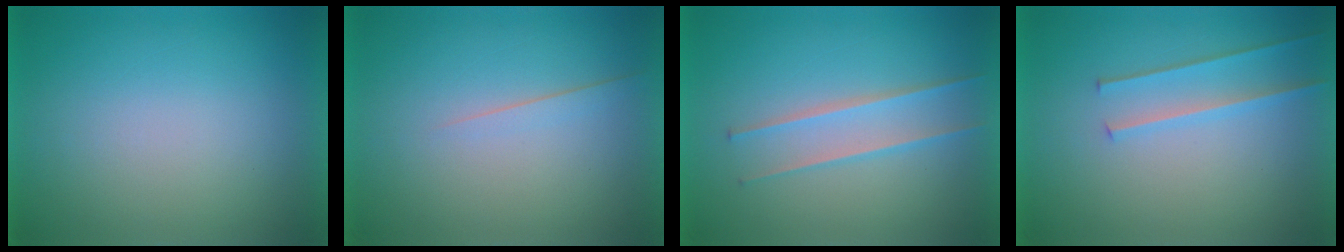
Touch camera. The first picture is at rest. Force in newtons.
{"total": 1.5}
{"total": 2.4}
{"total": 2.2}